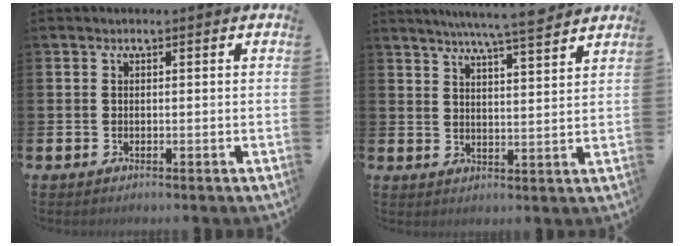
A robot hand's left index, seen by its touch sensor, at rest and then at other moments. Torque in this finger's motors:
{"motor_torque": [0.95, -1.19, 0.75, 0.21]}